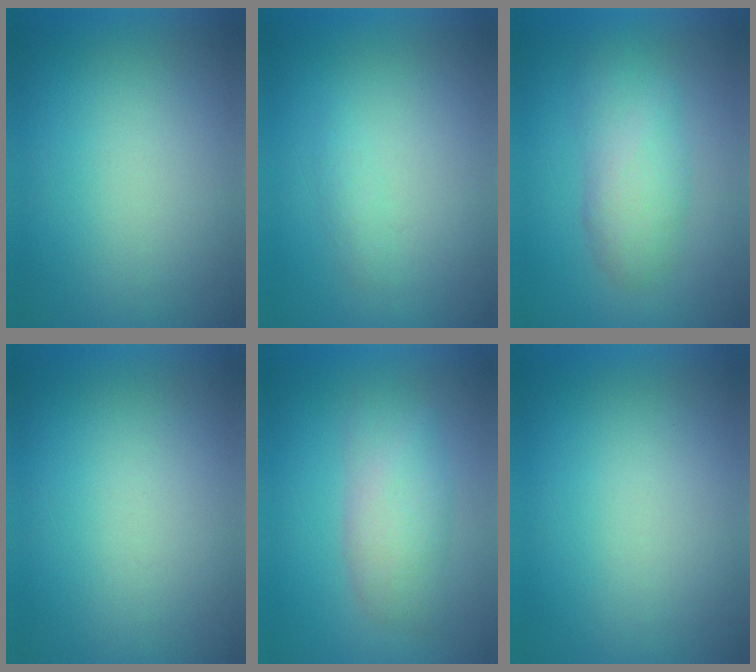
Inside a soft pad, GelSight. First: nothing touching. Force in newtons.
{"total": 1.3}
{"total": 4.3}
{"total": 0.0}
{"total": 4.2}
{"total": 0.0}